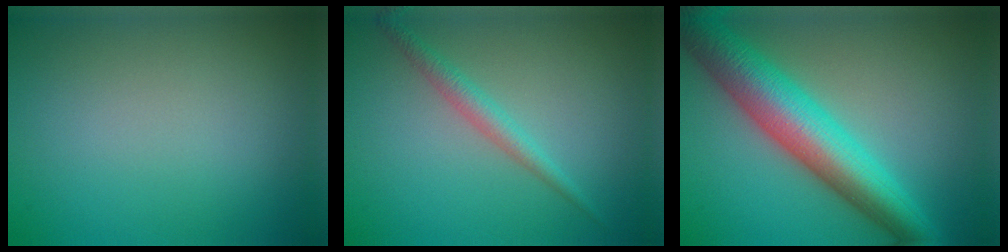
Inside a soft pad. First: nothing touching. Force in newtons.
{"total": 2.1, "press": 2.1, "slide": 0.0}
{"total": 9.2, "press": 9.2, "slide": 0.3}